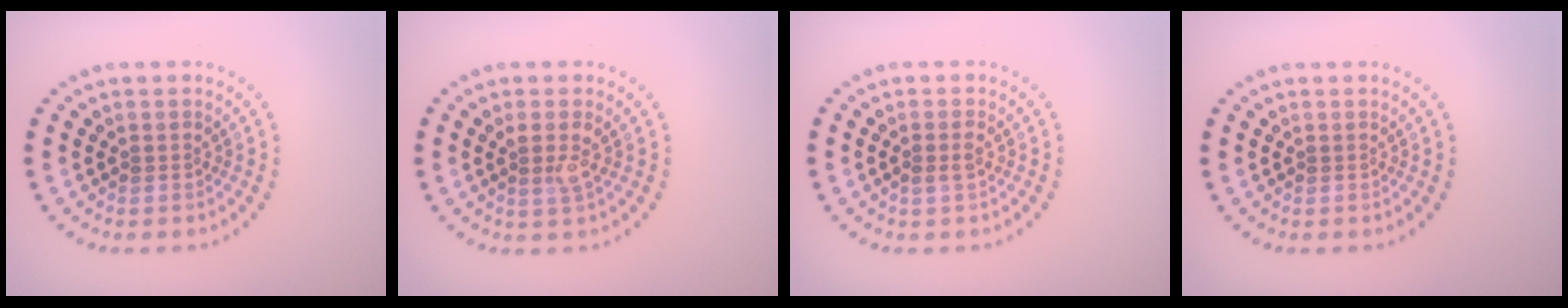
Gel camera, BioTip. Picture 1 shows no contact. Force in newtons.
{"total": 1.7, "press": 1.4, "slide": 1.0}
{"total": 1.0, "press": 0.9, "slide": 0.3}
{"total": 0.0}